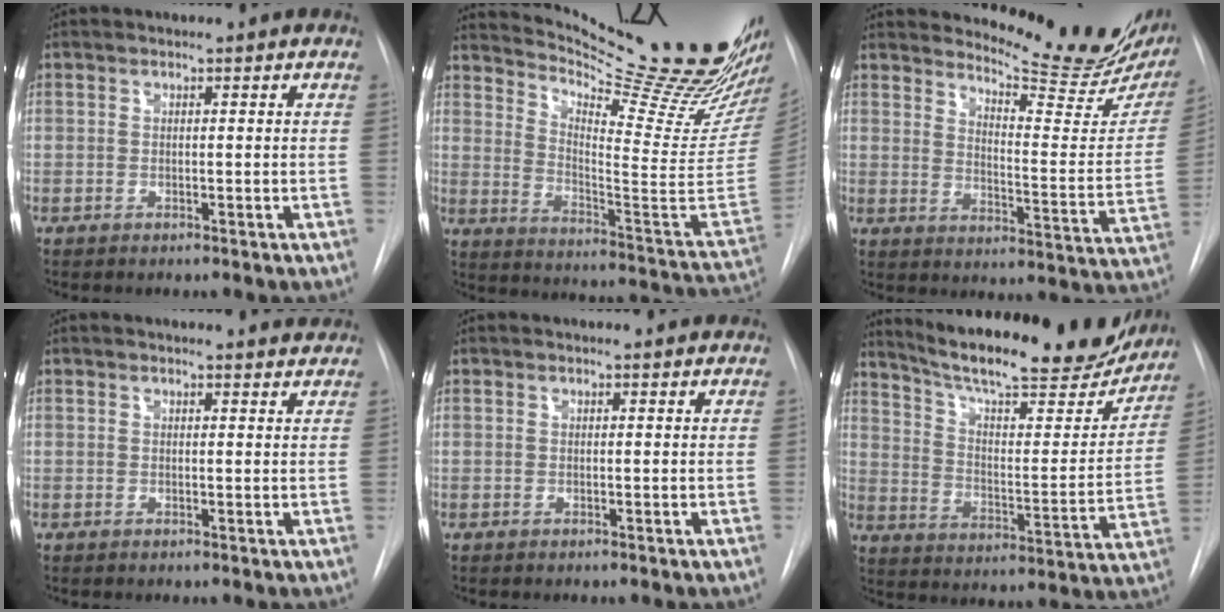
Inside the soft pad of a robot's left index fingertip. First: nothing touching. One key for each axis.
{"total": 26.2, "fx": 22.4, "fy": -0.8, "fz": 13.5, "tx": -0.216, "ty": -0.133, "tz": 0.307}
{"total": 17.4, "fx": 15.9, "fy": 2.7, "fz": 6.5, "tx": -0.087, "ty": -0.091, "tz": 0.190}
{"total": 2.8, "fx": 2.8, "fy": 0.3, "fz": 0.3, "tx": -0.008, "ty": -0.002, "tz": 0.018}
{"total": 1.0, "fx": 1.0, "fy": 0.1, "fz": 0.2, "tx": -0.012, "ty": 0.005, "tz": 0.007}
{"total": 24.9, "fx": 21.6, "fy": 4.3, "fz": 11.6, "tx": -0.179, "ty": -0.039, "tz": 0.298}